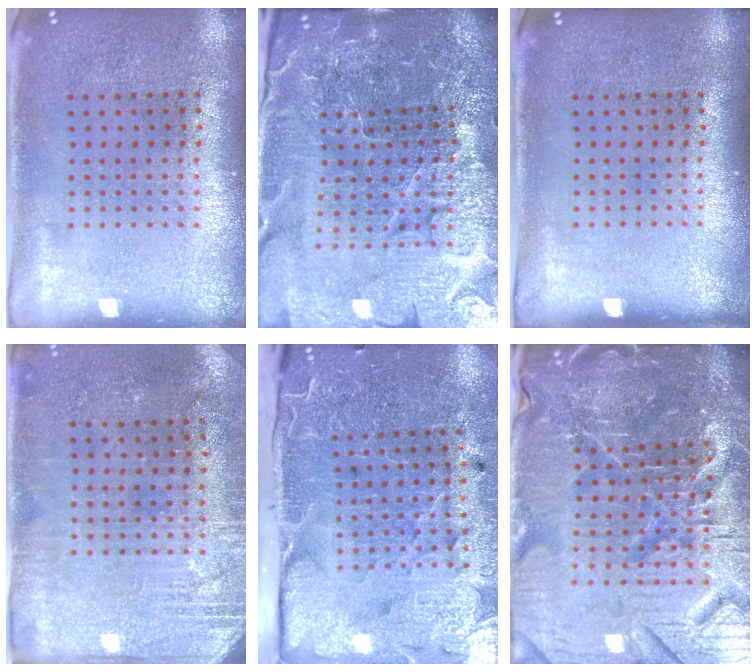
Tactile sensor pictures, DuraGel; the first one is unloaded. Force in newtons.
{"total": 5.9, "press": 5.4, "slide": 2.3}
{"total": 0.0}
{"total": 2.9, "press": 2.8, "slide": 0.9}
{"total": 3.8, "press": 3.6, "slide": 1.3}
{"total": 7.1, "press": 6.3, "slide": 3.2}